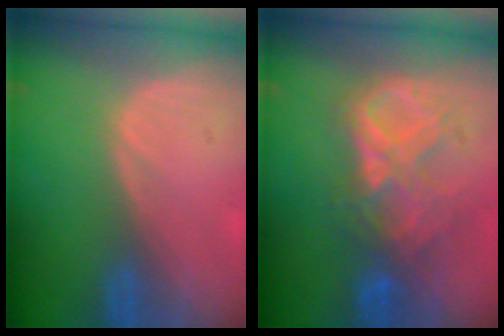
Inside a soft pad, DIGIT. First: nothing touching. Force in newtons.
{"total": 8.7, "press": 7.7, "slide": 4.1}